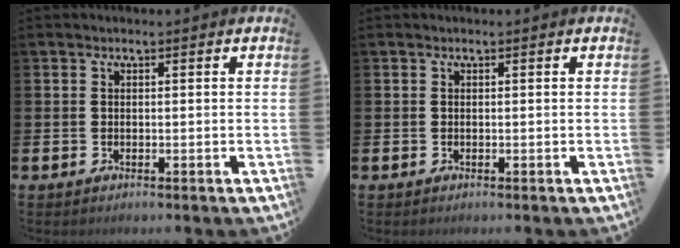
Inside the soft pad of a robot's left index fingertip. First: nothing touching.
{"total": 0.0}